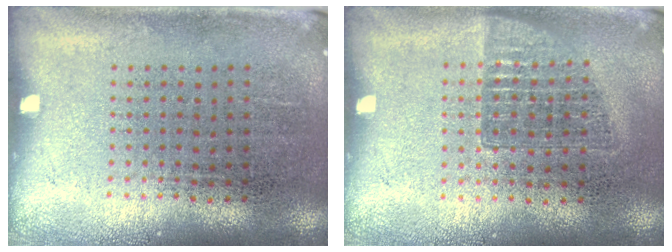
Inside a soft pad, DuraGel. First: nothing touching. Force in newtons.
{"total": 1.1, "press": 1.0, "slide": 0.6}